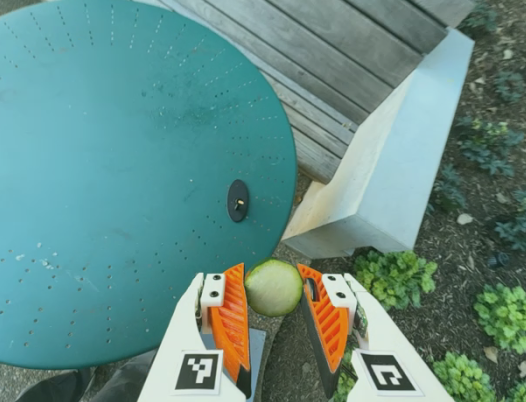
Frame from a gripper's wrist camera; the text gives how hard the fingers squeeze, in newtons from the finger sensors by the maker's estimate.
{"total": 10.7, "left": 10.5, "right": 10.9}